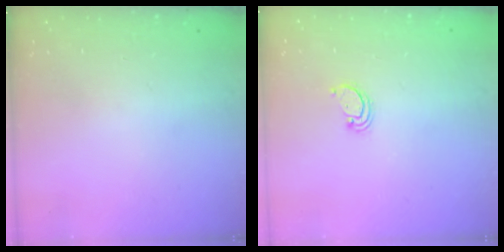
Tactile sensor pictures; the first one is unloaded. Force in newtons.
{"total": 2.2, "press": 2.2, "slide": 0.2}